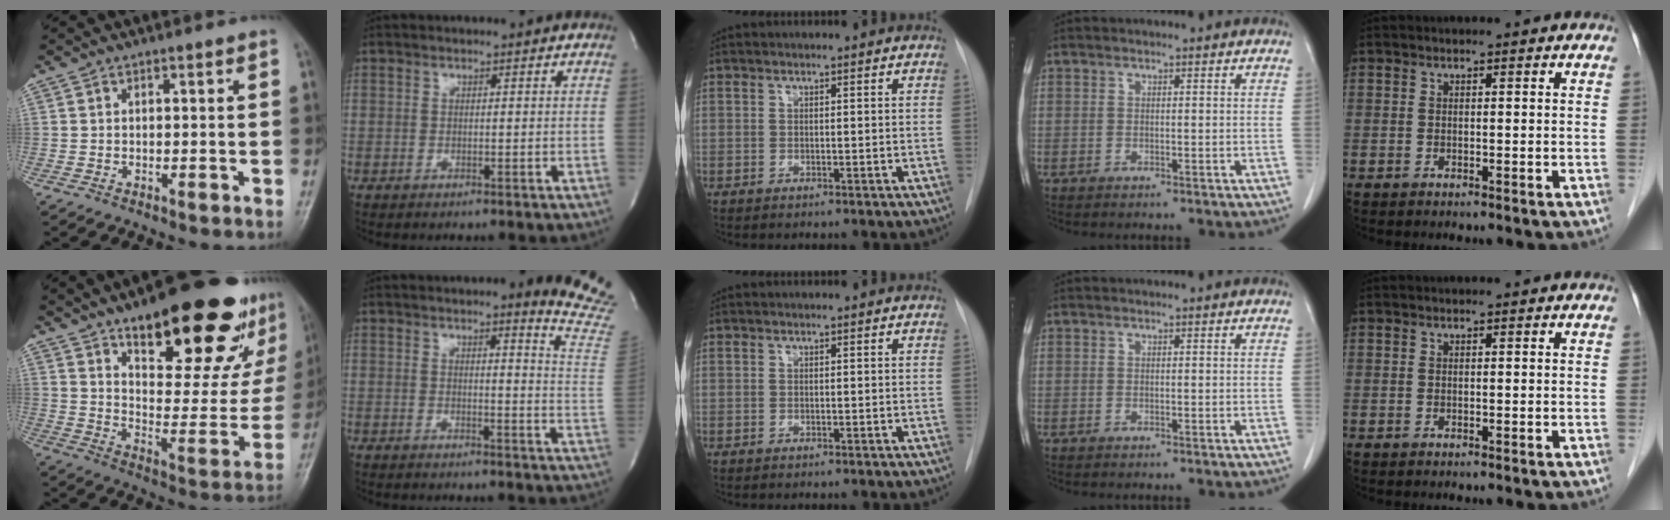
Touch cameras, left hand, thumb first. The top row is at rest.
{"thumb": {"total": 27.3, "force": [16.8, 10.0, 19.1], "torque": [-0.216, -0.067, 0.247]}, "index": {"total": 10.8, "force": [9.7, -0.4, 4.6], "torque": [-0.040, -0.090, 0.081]}}